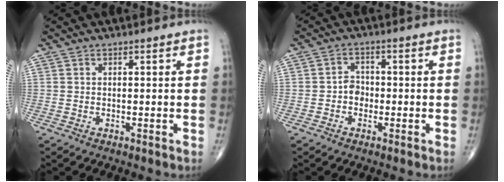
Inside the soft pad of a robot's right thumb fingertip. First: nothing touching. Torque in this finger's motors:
{"motor_torque": [0.40, -0.07, 0.04, -0.21, 0.02]}